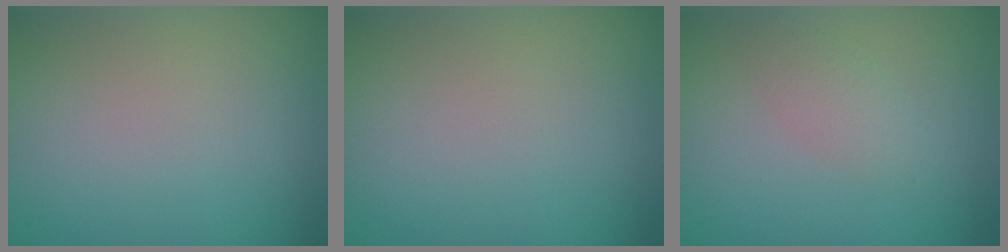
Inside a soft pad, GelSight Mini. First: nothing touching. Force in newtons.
{"total": 0.0}
{"total": 1.8, "press": 1.8, "slide": 0.1}